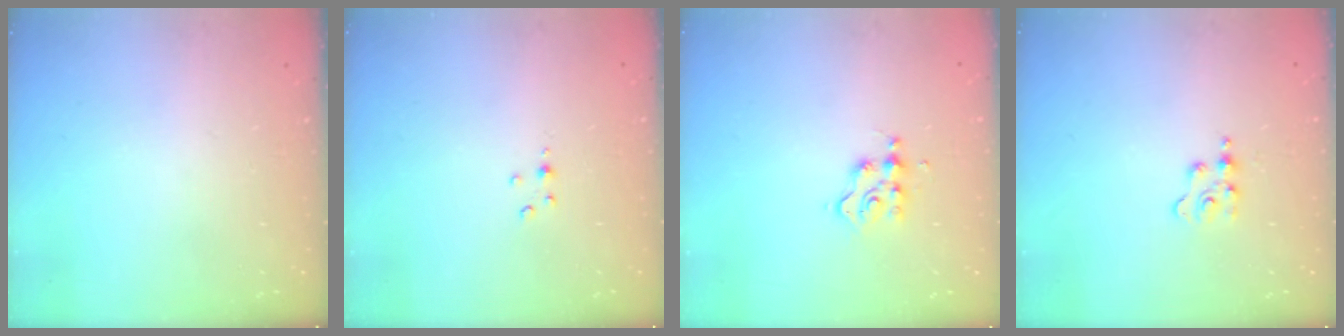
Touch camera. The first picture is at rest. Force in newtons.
{"total": 2.5, "press": 2.5, "slide": 0.3}
{"total": 3.7, "press": 3.7, "slide": 0.3}
{"total": 3.0, "press": 3.0, "slide": 0.5}